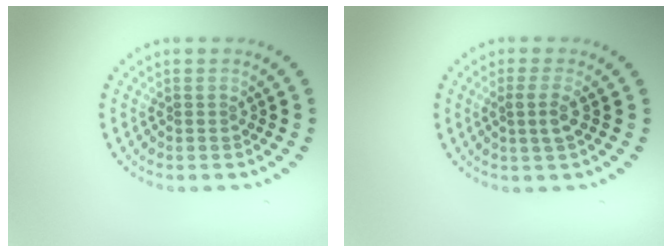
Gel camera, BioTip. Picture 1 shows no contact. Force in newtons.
{"total": 1.3, "press": 1.2, "slide": 0.6}